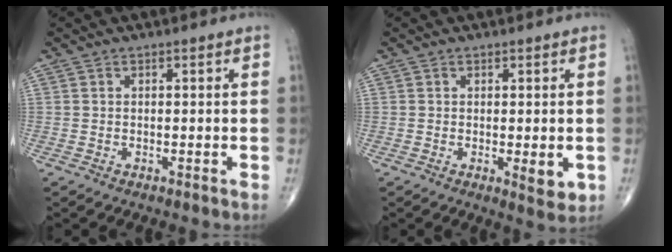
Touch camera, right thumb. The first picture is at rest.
{"total": 3.8, "force": [-0.6, 1.4, 3.5], "torque": [-0.043, -0.011, -0.006]}